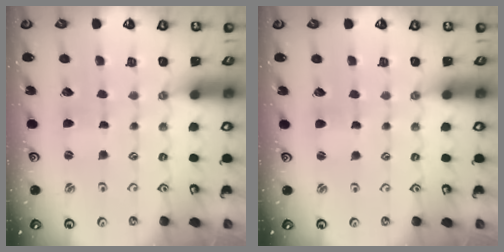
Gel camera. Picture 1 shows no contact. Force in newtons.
{"total": 1.7, "press": 1.7, "slide": 0.3}